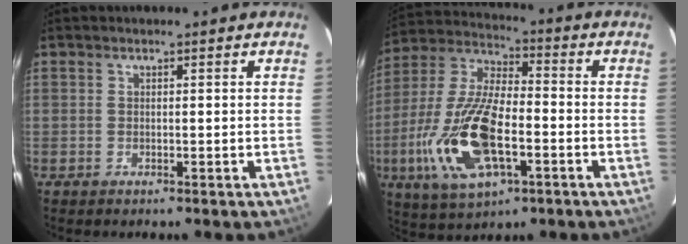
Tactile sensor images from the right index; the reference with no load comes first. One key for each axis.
{"total": 19.6, "fx": -6.0, "fy": 8.4, "fz": 16.7, "tx": -0.366, "ty": -0.015, "tz": -0.110}